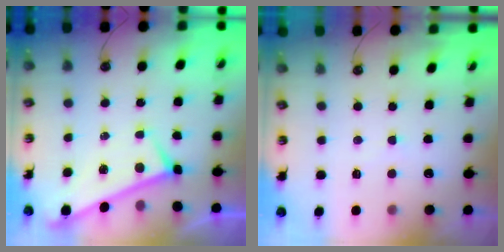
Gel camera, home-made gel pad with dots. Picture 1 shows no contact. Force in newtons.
{"total": 3.0, "press": 3.0, "slide": 0.5}